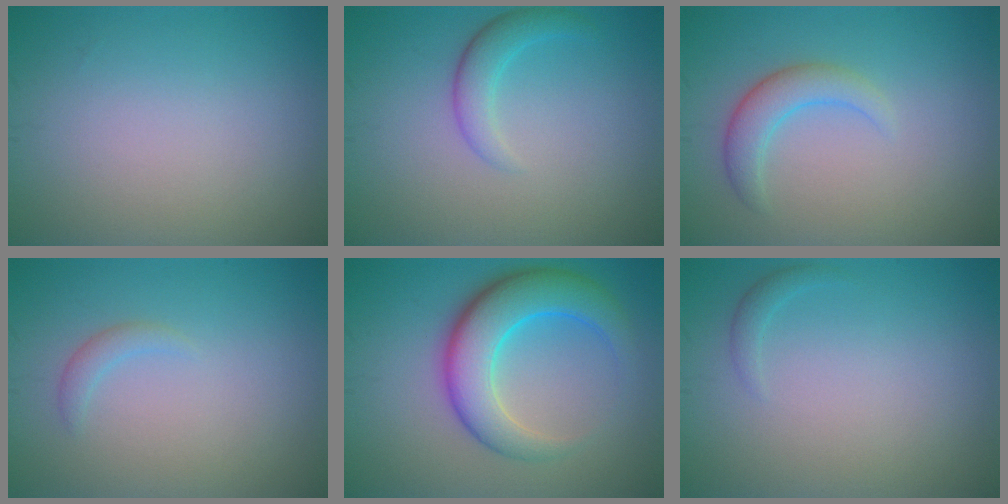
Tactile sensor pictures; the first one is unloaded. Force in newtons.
{"total": 2.4, "press": 2.4, "slide": 0.1}
{"total": 2.8, "press": 2.8, "slide": 0.1}
{"total": 1.1, "press": 1.1, "slide": 0.1}
{"total": 7.1, "press": 7.1, "slide": 0.1}
{"total": 0.9, "press": 0.9, "slide": 0.0}